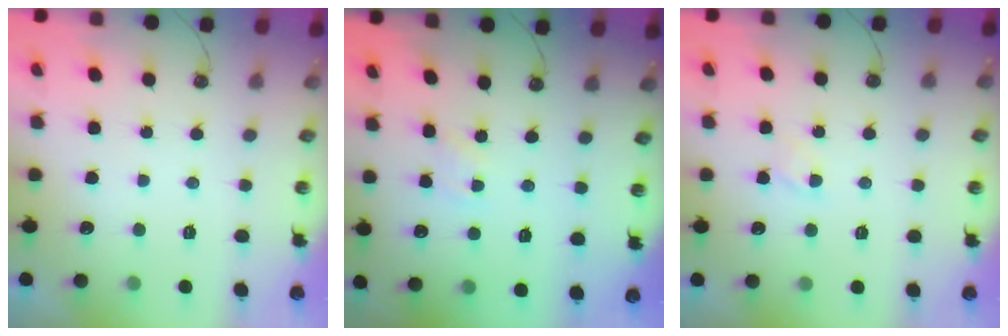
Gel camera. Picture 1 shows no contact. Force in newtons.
{"total": 1.5, "press": 1.4, "slide": 0.3}
{"total": 2.3, "press": 2.2, "slide": 0.3}